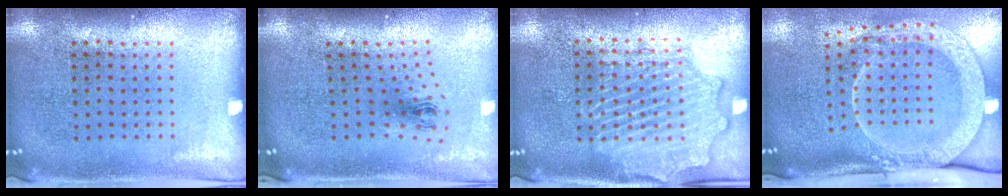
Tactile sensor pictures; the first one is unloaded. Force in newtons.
{"total": 1.0, "press": 0.5, "slide": 0.9}
{"total": 2.3, "press": 2.3, "slide": 0.3}
{"total": 3.0, "press": 2.1, "slide": 2.1}